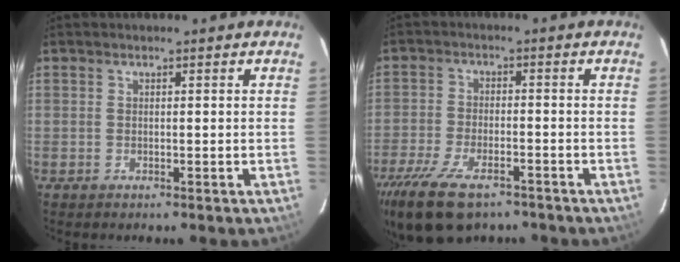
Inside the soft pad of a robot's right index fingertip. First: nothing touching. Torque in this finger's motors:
{"motor_torque": [1.66, -0.47, 0.42, 0.17]}